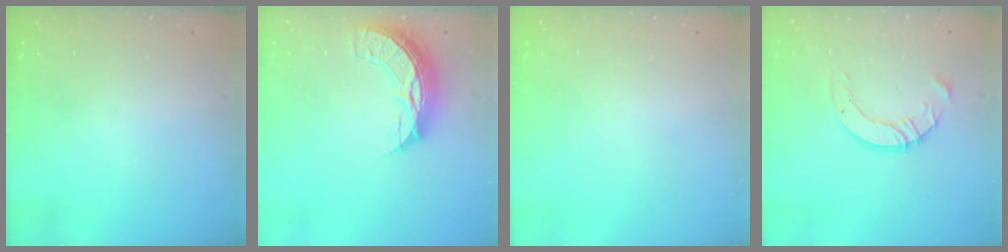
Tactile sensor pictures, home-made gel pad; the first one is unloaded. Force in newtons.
{"total": 10.5, "press": 10.5, "slide": 0.8}
{"total": 0.0}
{"total": 6.9, "press": 6.9, "slide": 0.4}